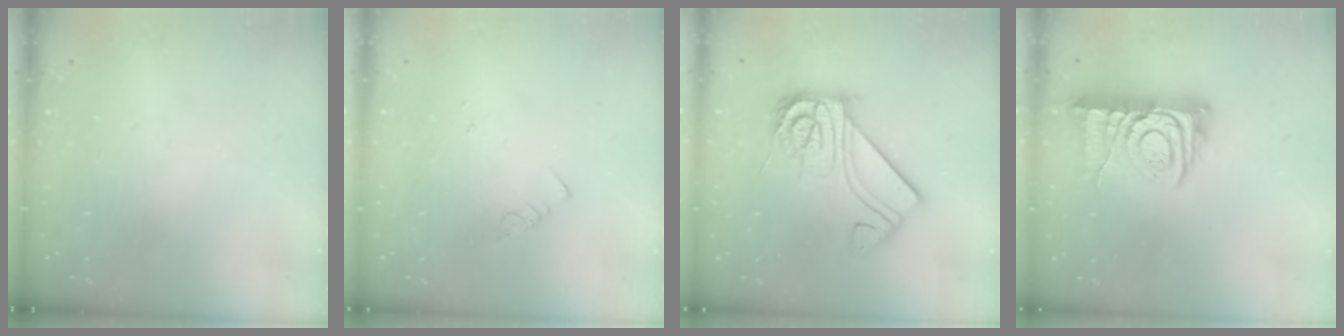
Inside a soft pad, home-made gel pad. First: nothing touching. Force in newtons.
{"total": 1.9, "press": 1.9, "slide": 0.2}
{"total": 15.9, "press": 15.8, "slide": 0.7}
{"total": 10.3, "press": 10.2, "slide": 1.1}